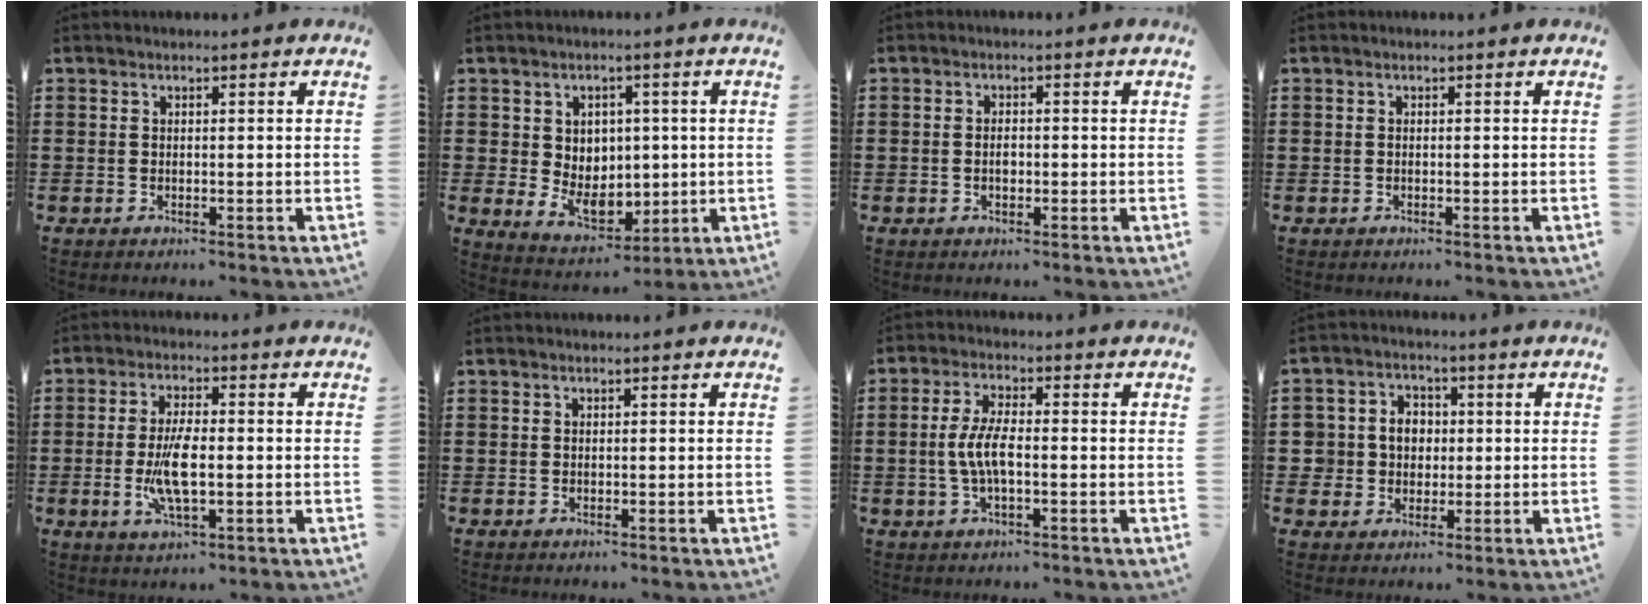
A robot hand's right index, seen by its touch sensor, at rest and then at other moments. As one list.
[{"total": 6.1, "force": [0.4, 5.3, 2.9], "torque": [-0.045, 0.005, 0.008]}, {"total": 1.8, "force": [-0.2, 0.9, 1.5], "torque": [-0.029, 0.003, -0.004]}, {"total": 0.0}, {"total": 7.7, "force": [-1.1, 2.6, 7.2], "torque": [-0.156, -0.010, -0.025]}, {"total": 0.0}, {"total": 5.5, "force": [-0.7, 1.9, 5.1], "torque": [-0.119, -0.005, -0.022]}, {"total": 5.2, "force": [0.4, 5.0, 1.3], "torque": [-0.048, 0.019, 0.005]}]